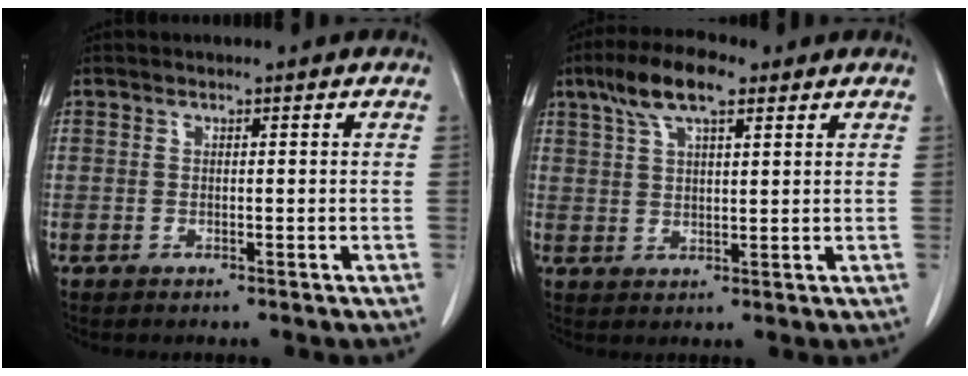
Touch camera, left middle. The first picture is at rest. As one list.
[{"total": 8.1, "force": [4.9, 2.3, 6.0], "torque": [-0.119, 0.021, 0.088]}]